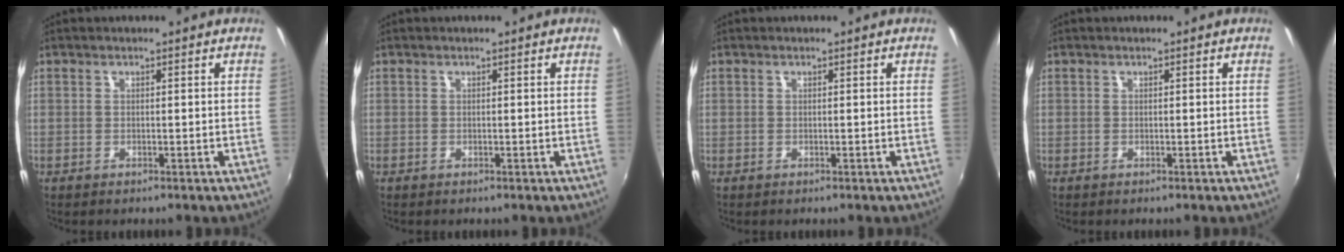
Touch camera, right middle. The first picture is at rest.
{"total": 0.0}
{"total": 0.0}
{"total": 0.0}